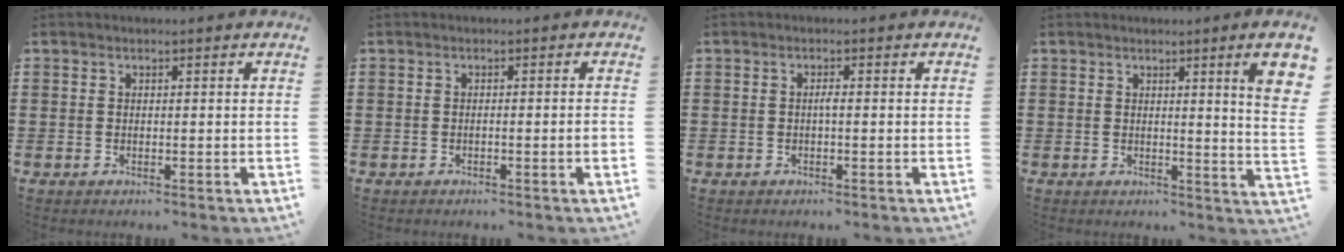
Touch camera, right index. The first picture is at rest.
{"total": 1.2, "force": [-0.6, -0.1, 1.1], "torque": [-0.016, -0.004, -0.011]}
{"total": 1.1, "force": [-0.2, 0.1, 1.0], "torque": [-0.021, -0.001, -0.005]}
{"total": 5.0, "force": [2.1, -0.4, 4.5], "torque": [-0.073, -0.013, 0.031]}